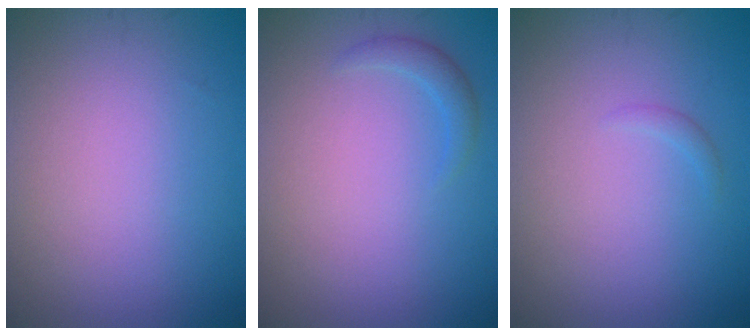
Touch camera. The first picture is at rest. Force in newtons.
{"total": 1.3, "press": 1.3, "slide": 0.2}
{"total": 0.6, "press": 0.6, "slide": 0.0}